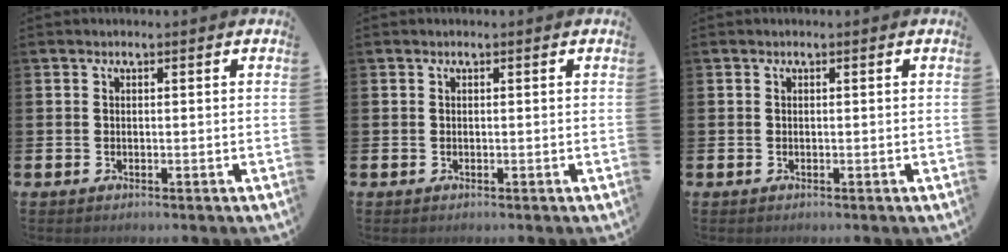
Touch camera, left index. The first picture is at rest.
{"total": 0.0}
{"total": 0.0}